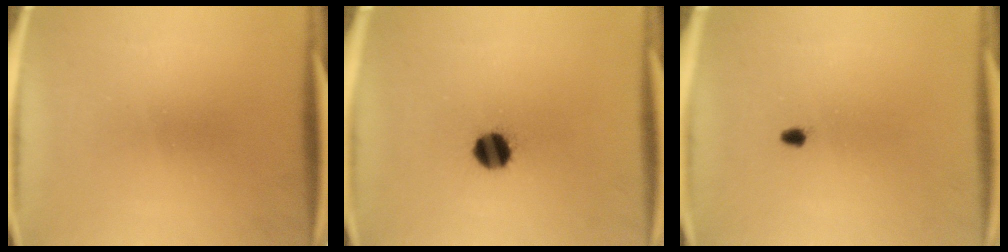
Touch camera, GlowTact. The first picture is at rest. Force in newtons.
{"total": 6.9}
{"total": 0.9}